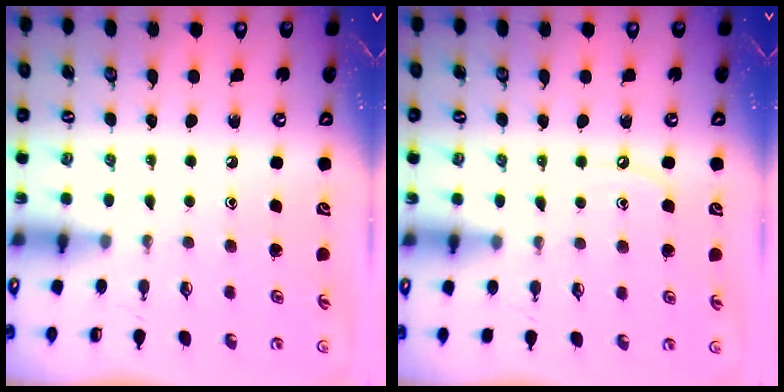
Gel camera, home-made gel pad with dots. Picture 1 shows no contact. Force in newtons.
{"total": 3.7, "press": 3.7, "slide": 0.5}